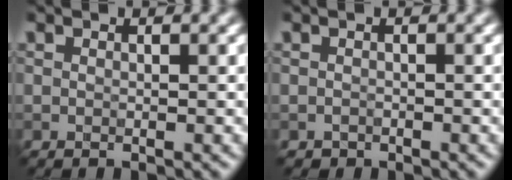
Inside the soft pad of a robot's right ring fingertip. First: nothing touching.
{"total": 0.6, "force": [-0.4, 0.3, -0.3], "torque": [0.010, 0.000, -0.007]}